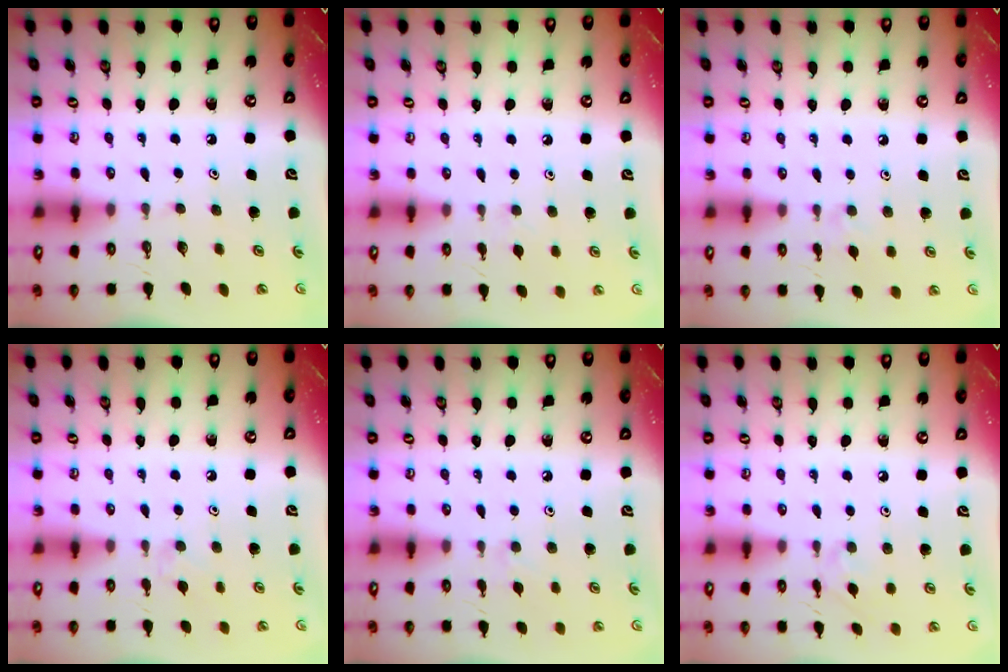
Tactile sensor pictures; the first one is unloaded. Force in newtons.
{"total": 2.9, "press": 2.8, "slide": 0.6}
{"total": 2.7, "press": 2.7, "slide": 0.4}
{"total": 3.8, "press": 3.7, "slide": 0.8}
{"total": 6.1, "press": 6.0, "slide": 0.9}
{"total": 2.2, "press": 2.1, "slide": 0.5}